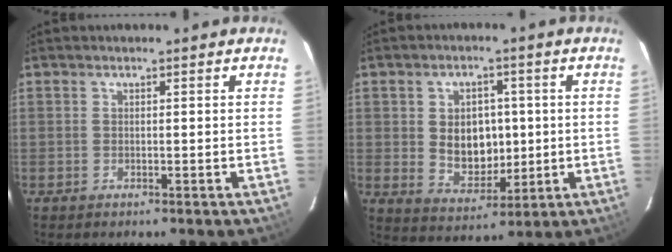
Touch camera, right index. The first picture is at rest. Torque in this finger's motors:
{"motor_torque": [0.52, -0.10, 0.40, 0.05]}